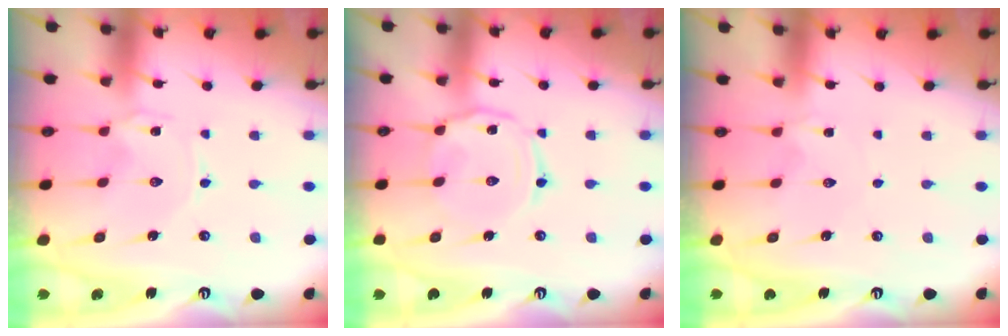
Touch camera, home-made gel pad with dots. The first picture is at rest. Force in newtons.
{"total": 5.3, "press": 5.3, "slide": 0.5}
{"total": 0.0}